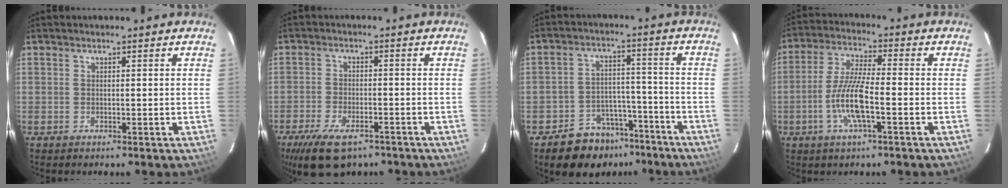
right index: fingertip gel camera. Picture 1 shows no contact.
{"total": 11.4, "force": [-7.7, 5.1, 6.6], "torque": [-0.150, -0.019, -0.131]}
{"total": 11.5, "force": [-8.3, 7.2, 3.4], "torque": [-0.072, 0.031, -0.108]}
{"total": 9.2, "force": [-3.1, 1.4, 8.5], "torque": [-0.177, 0.000, -0.064]}